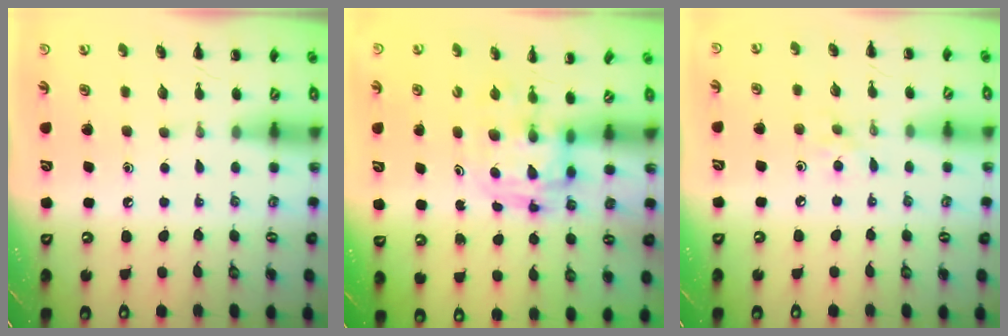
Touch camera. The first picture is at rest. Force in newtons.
{"total": 3.5, "press": 3.4, "slide": 0.6}
{"total": 5.0, "press": 4.6, "slide": 1.9}